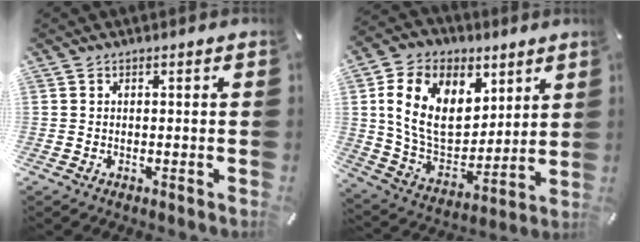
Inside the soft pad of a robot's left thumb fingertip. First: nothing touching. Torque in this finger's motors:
{"motor_torque": [2.60, 2.41, 1.51, -1.26, 0.66]}